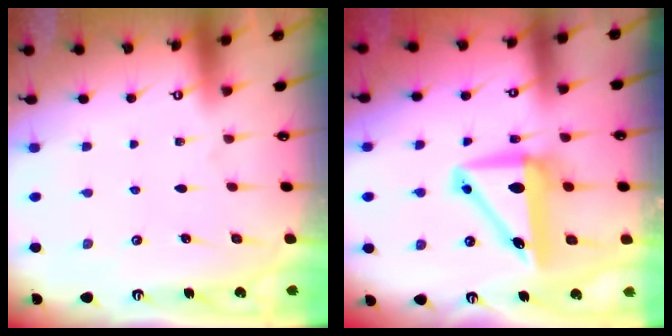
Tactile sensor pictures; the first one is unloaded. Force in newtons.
{"total": 10.4, "press": 10.1, "slide": 2.5}